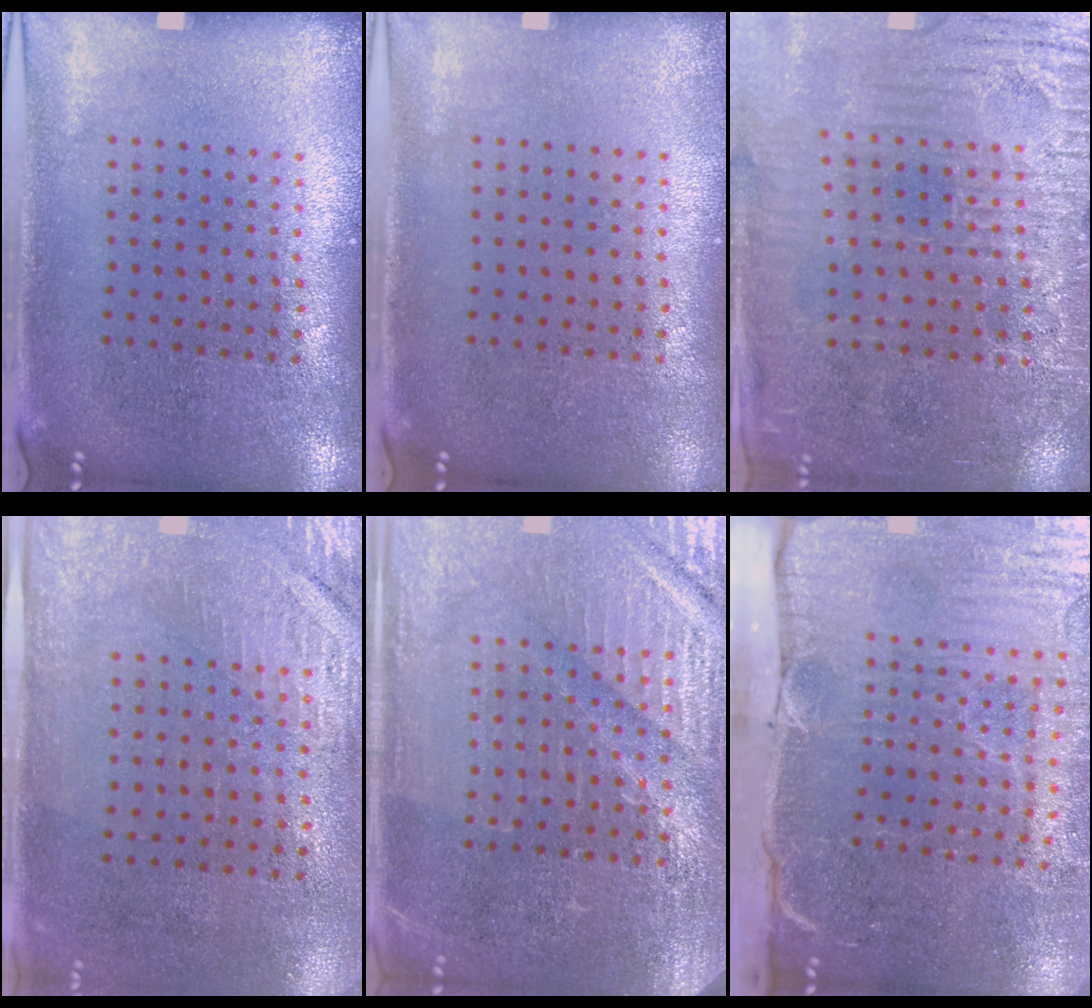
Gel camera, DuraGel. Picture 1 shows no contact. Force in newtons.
{"total": 0.0}
{"total": 3.5, "press": 3.4, "slide": 0.8}
{"total": 2.8, "press": 2.4, "slide": 1.4}
{"total": 4.2, "press": 4.1, "slide": 1.2}
{"total": 5.4, "press": 4.5, "slide": 3.0}